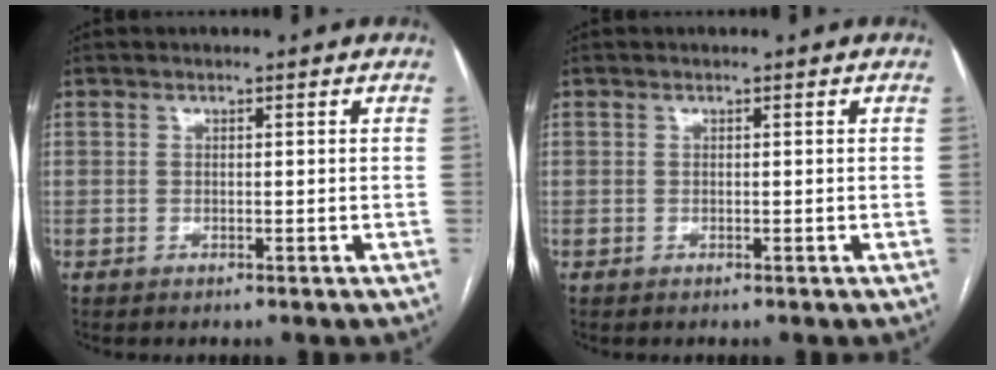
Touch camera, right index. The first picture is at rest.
{"total": 0.0}